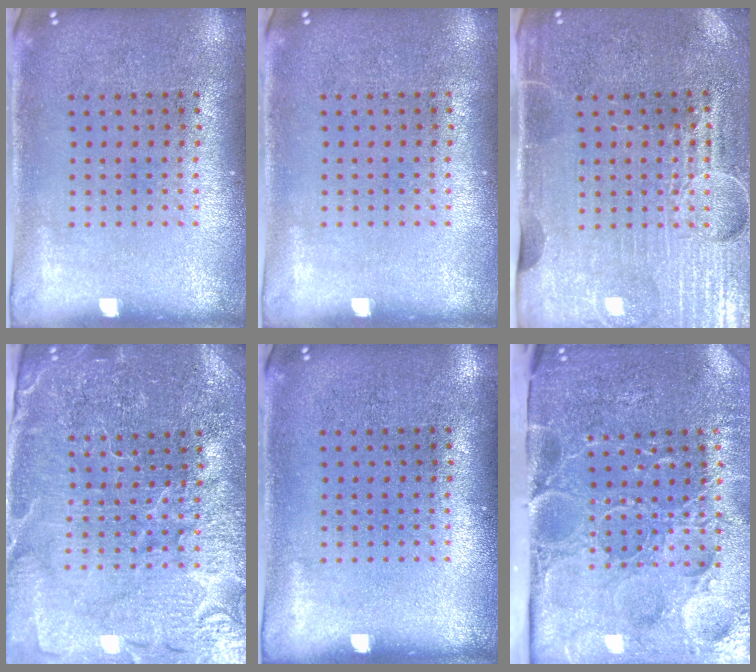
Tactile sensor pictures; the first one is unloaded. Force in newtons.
{"total": 0.0}
{"total": 4.5, "press": 4.0, "slide": 1.9}
{"total": 4.2, "press": 4.0, "slide": 1.2}
{"total": 0.0}
{"total": 5.2, "press": 4.2, "slide": 3.0}